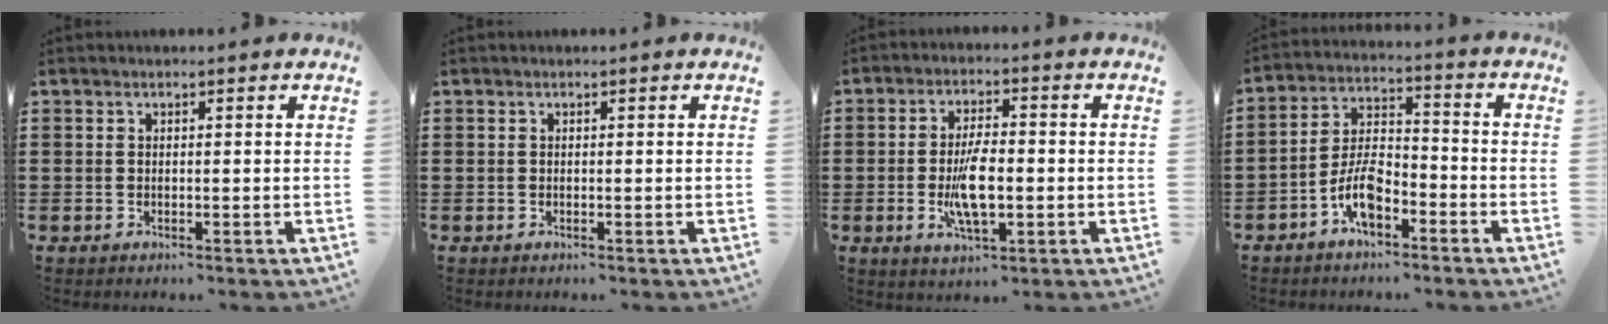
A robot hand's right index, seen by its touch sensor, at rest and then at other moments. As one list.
[{"total": 0.0}, {"total": 7.9, "force": [-1.4, 3.0, 7.2], "torque": [-0.156, -0.009, -0.030]}, {"total": 7.3, "force": [-4.0, 3.3, 5.2], "torque": [-0.120, 0.007, -0.080]}]